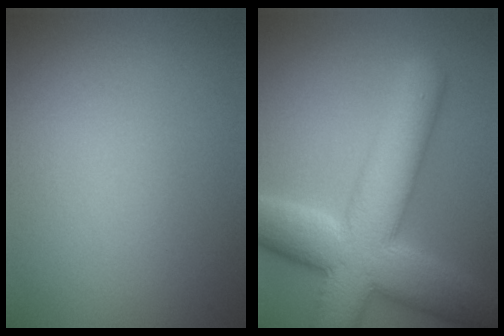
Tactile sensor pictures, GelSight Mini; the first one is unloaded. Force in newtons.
{"total": 11.2, "press": 11.2, "slide": 0.6}